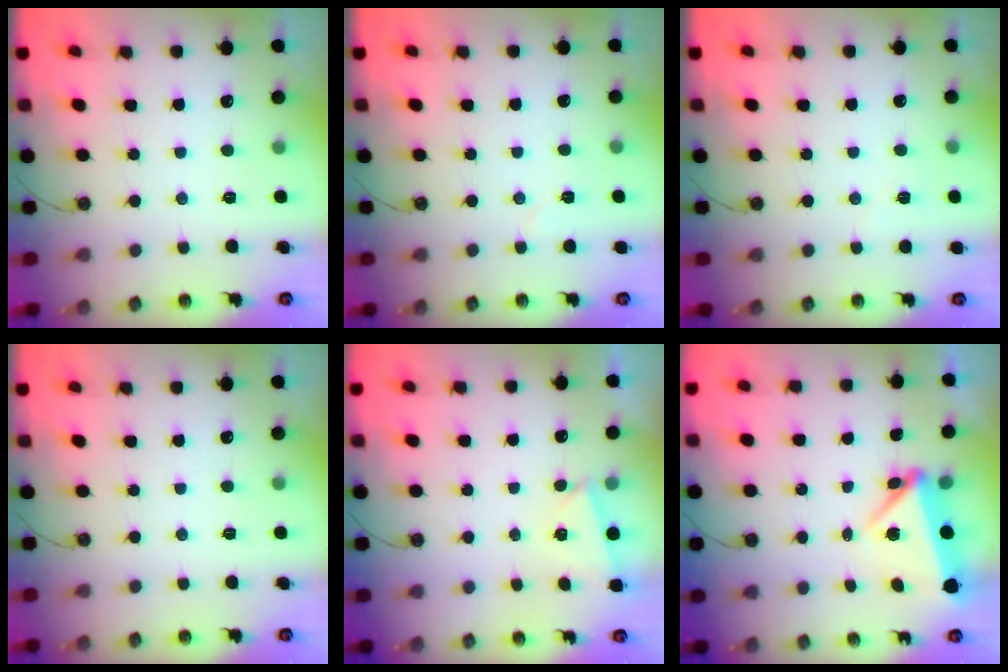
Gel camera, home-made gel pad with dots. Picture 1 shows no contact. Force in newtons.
{"total": 3.7, "press": 3.1, "slide": 2.0}
{"total": 6.2, "press": 3.8, "slide": 4.9}
{"total": 0.0}
{"total": 2.9, "press": 2.1, "slide": 2.0}
{"total": 7.3, "press": 7.2, "slide": 0.5}